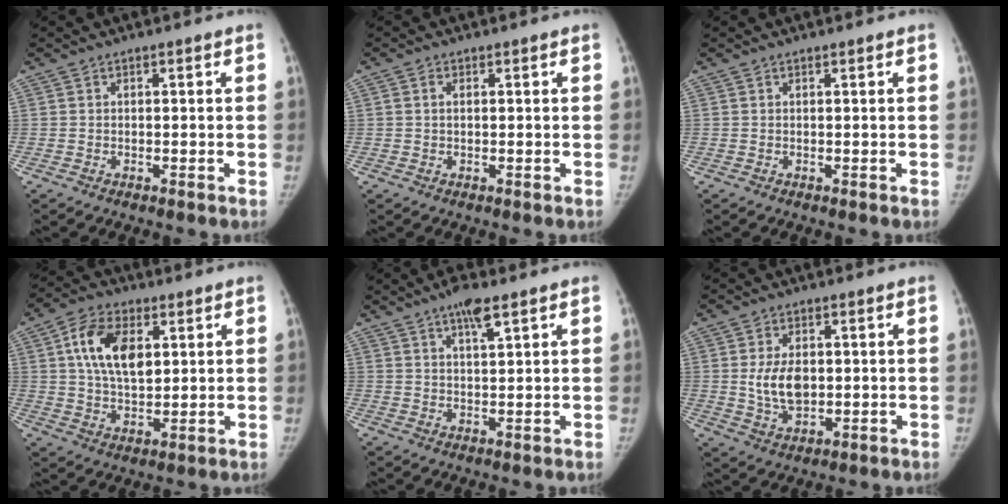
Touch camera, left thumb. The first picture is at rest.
{"total": 1.2, "force": [0.2, 0.8, 0.9], "torque": [-0.014, 0.005, 0.001]}
{"total": 0.0}
{"total": 11.7, "force": [3.4, 6.9, 8.9], "torque": [-0.141, -0.007, 0.058]}
{"total": 5.0, "force": [3.1, 1.1, 3.8], "torque": [-0.062, -0.011, 0.051]}
{"total": 7.2, "force": [0.5, 4.4, 5.6], "torque": [-0.092, -0.010, 0.017]}